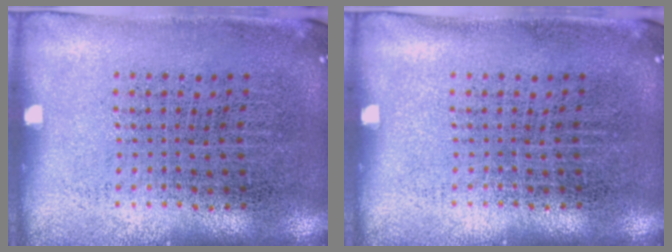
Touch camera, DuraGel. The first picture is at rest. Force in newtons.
{"total": 0.0}